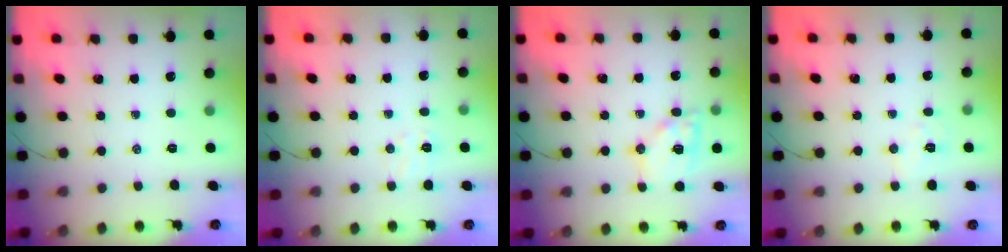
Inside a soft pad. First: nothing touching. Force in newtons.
{"total": 4.3, "press": 4.1, "slide": 1.3}
{"total": 12.3, "press": 12.1, "slide": 1.8}
{"total": 4.9, "press": 4.8, "slide": 0.7}